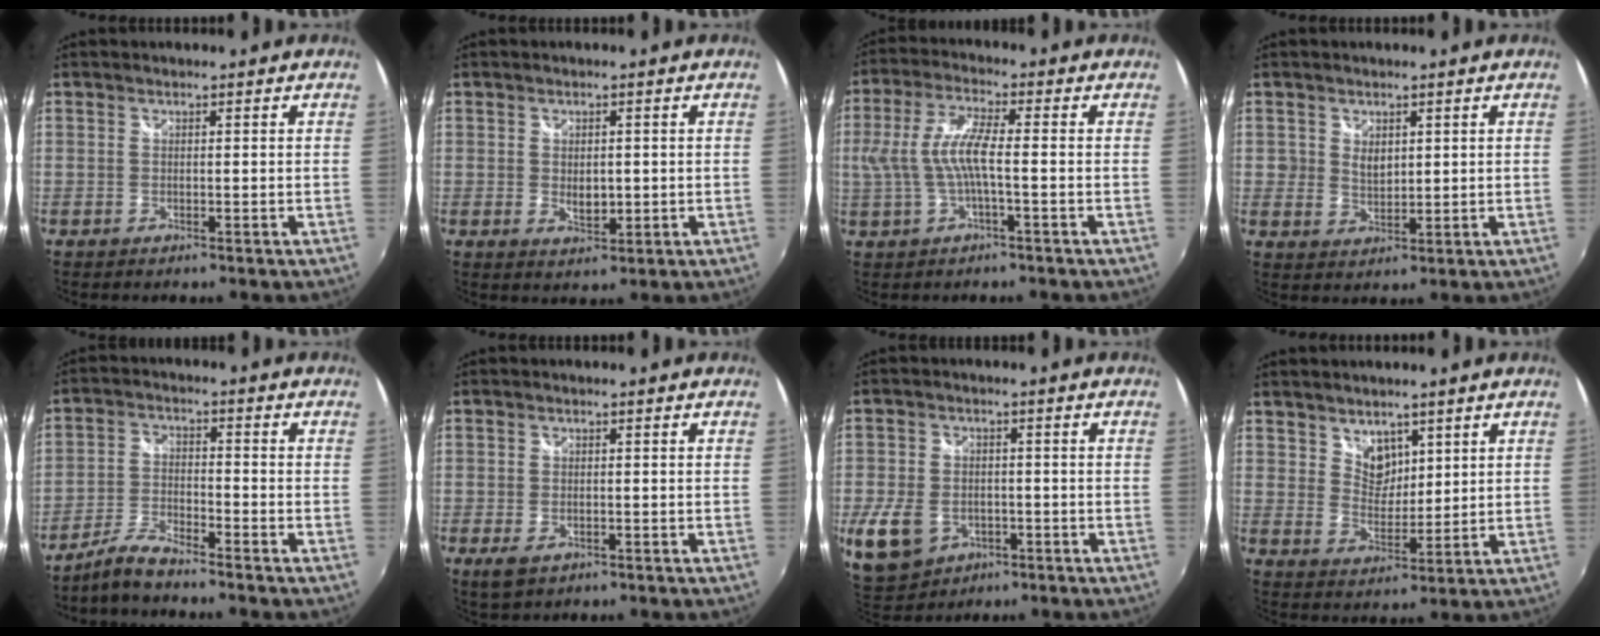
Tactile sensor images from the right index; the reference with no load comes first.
{"total": 3.3, "force": [-0.2, 2.2, 2.5], "torque": [-0.041, -0.005, 0.000]}
{"total": 8.1, "force": [-1.0, 1.6, 7.9], "torque": [-0.167, 0.002, -0.011]}
{"total": 3.5, "force": [1.2, 2.9, 1.6], "torque": [-0.024, 0.000, 0.022]}
{"total": 5.5, "force": [-5.0, 0.6, 2.2], "torque": [-0.056, 0.002, -0.102]}
{"total": 3.6, "force": [-1.9, 2.1, 2.3], "torque": [-0.049, -0.013, -0.030]}
{"total": 13.1, "force": [-5.0, 9.8, 7.1], "torque": [-0.196, -0.020, -0.076]}
{"total": 5.5, "force": [3.7, 3.7, 1.8], "torque": [-0.015, 0.003, 0.070]}